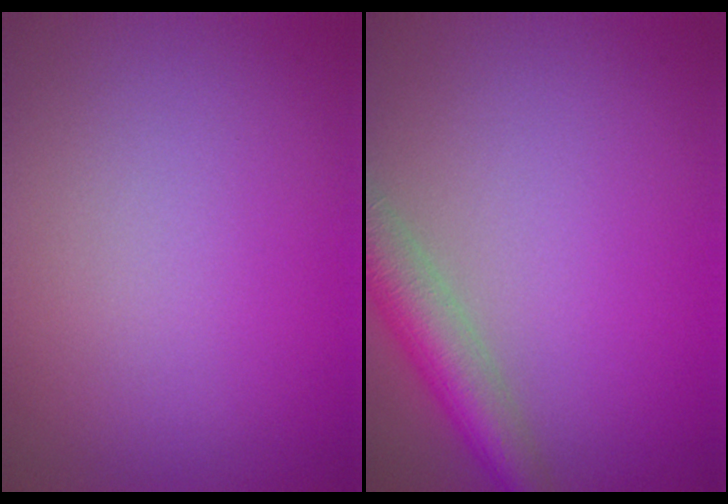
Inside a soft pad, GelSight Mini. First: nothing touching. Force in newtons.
{"total": 4.7, "press": 4.7, "slide": 0.2}